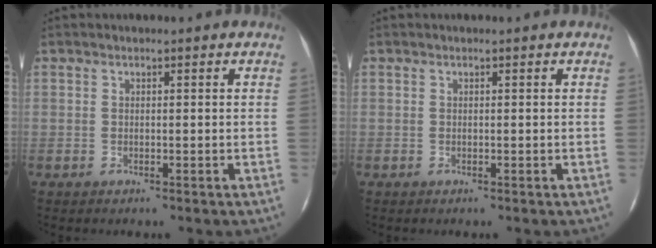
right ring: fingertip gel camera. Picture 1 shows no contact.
{"total": 0.0}